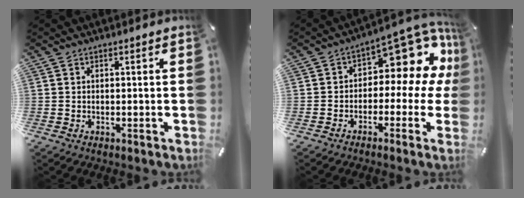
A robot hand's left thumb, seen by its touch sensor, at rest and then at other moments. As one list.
[{"total": 11.7, "force": [5.7, 6.0, 8.2], "torque": [-0.102, -0.053, 0.091]}]